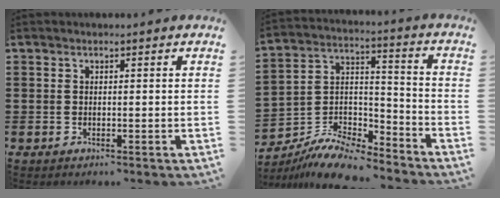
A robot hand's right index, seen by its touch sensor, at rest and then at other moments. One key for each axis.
{"total": 9.6, "fx": -9.0, "fy": 2.1, "fz": 2.6, "tx": -0.052, "ty": 0.023, "tz": -0.177}